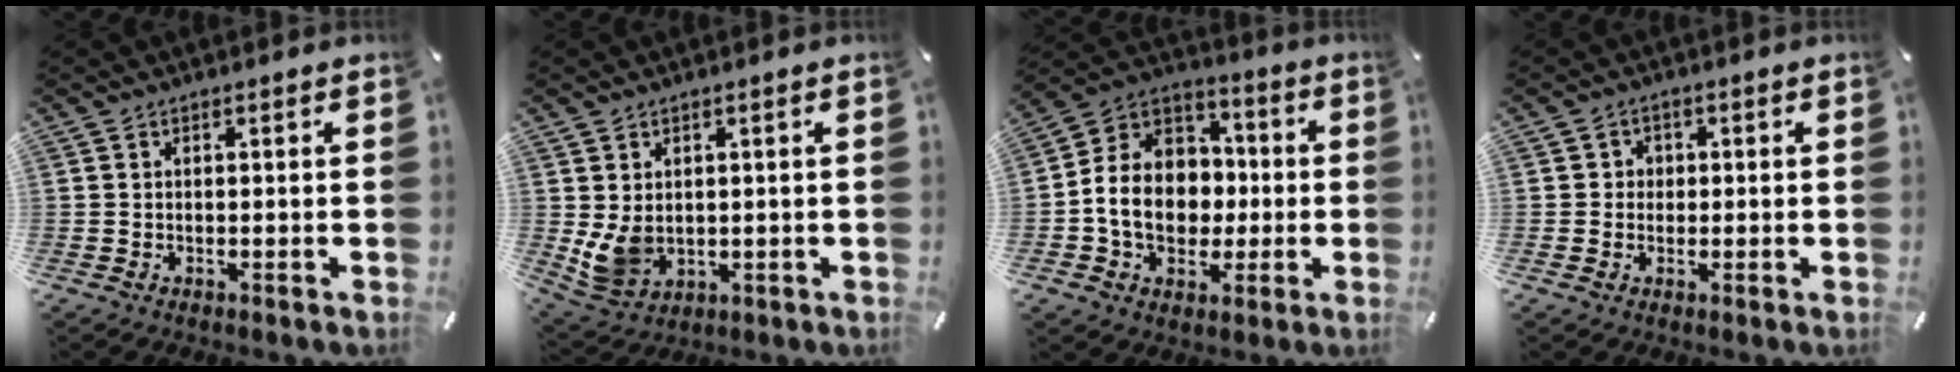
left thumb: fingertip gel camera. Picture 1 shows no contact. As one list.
[{"total": 6.6, "force": [1.7, 5.6, 3.1], "torque": [-0.081, -0.009, 0.034]}, {"total": 13.0, "force": [-2.3, 11.3, 6.0], "torque": [-0.141, 0.011, -0.038]}, {"total": 2.9, "force": [-0.3, 2.8, 0.6], "torque": [-0.008, 0.005, -0.010]}]